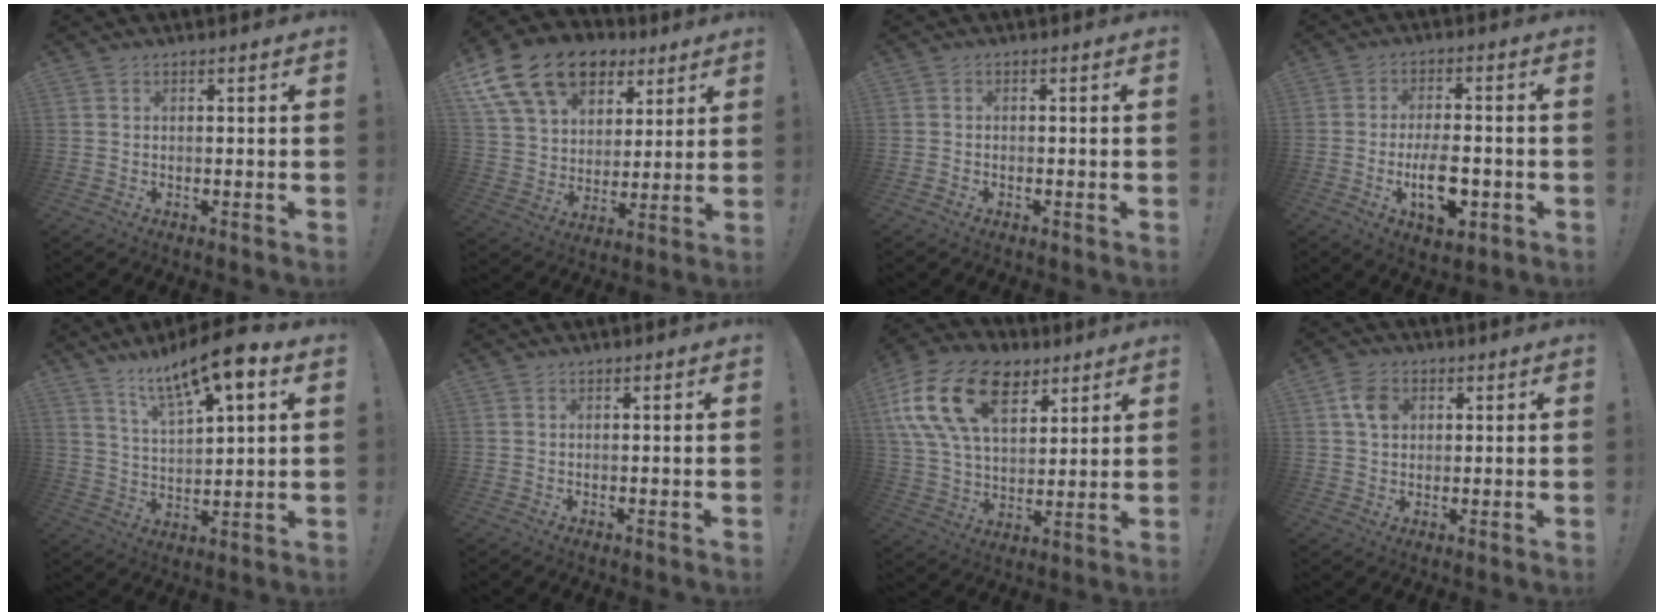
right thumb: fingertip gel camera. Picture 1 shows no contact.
{"total": 19.9, "force": [11.3, 13.0, 10.1], "torque": [-0.166, -0.058, 0.213]}
{"total": 1.0, "force": [-0.9, 0.4, 0.3], "torque": [-0.012, 0.006, -0.014]}
{"total": 12.0, "force": [-3.5, 5.9, 9.9], "torque": [-0.167, 0.005, -0.058]}
{"total": 13.1, "force": [8.3, 3.0, 9.7], "torque": [-0.169, -0.040, 0.135]}
{"total": 0.0}
{"total": 21.5, "force": [9.7, 13.7, 13.5], "torque": [-0.259, -0.040, 0.174]}
{"total": 6.8, "force": [2.3, 5.3, 3.5], "torque": [-0.061, 0.008, 0.046]}